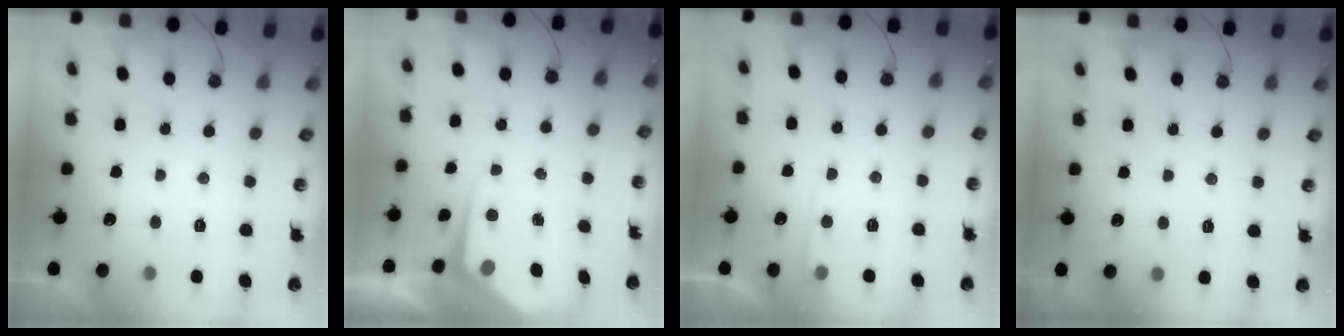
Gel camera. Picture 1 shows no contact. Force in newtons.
{"total": 4.9, "press": 4.9, "slide": 0.3}
{"total": 5.4, "press": 5.3, "slide": 0.7}
{"total": 2.4, "press": 2.3, "slide": 0.4}